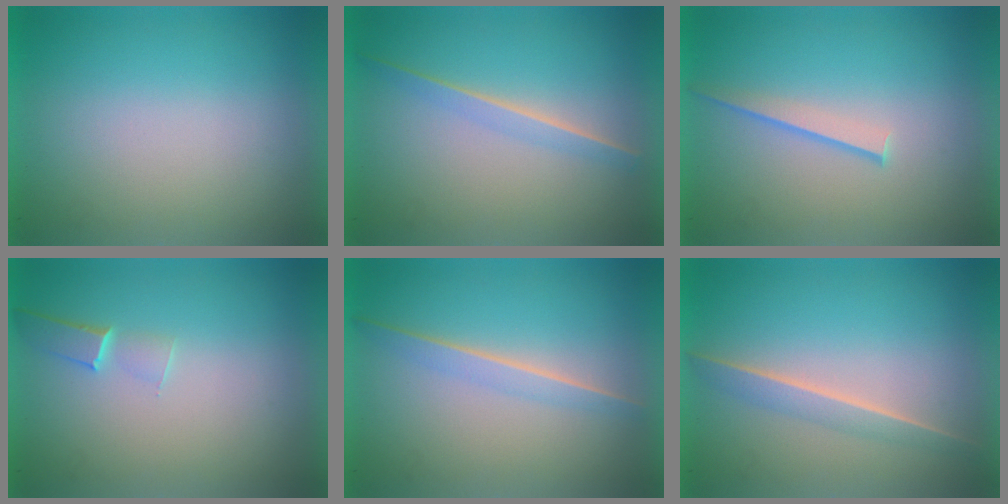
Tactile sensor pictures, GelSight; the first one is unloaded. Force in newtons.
{"total": 1.3}
{"total": 1.1}
{"total": 1.1}
{"total": 1.4}
{"total": 1.5}